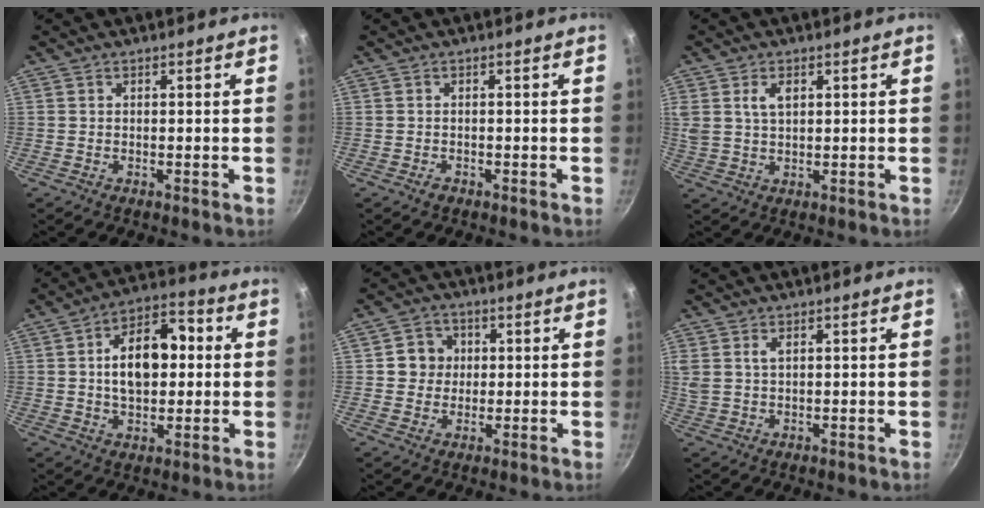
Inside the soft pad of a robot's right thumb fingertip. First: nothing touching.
{"total": 0.8, "force": [-0.6, 0.5, 0.3], "torque": [-0.004, 0.003, -0.011]}
{"total": 4.9, "force": [1.8, 2.9, 3.5], "torque": [-0.067, -0.002, 0.041]}
{"total": 13.9, "force": [1.4, 8.3, 11.1], "torque": [-0.150, 0.023, 0.015]}
{"total": 5.8, "force": [0.8, 5.4, 2.0], "torque": [-0.001, 0.006, 0.008]}
{"total": 3.3, "force": [1.3, 1.8, 2.5], "torque": [-0.064, 0.006, 0.034]}